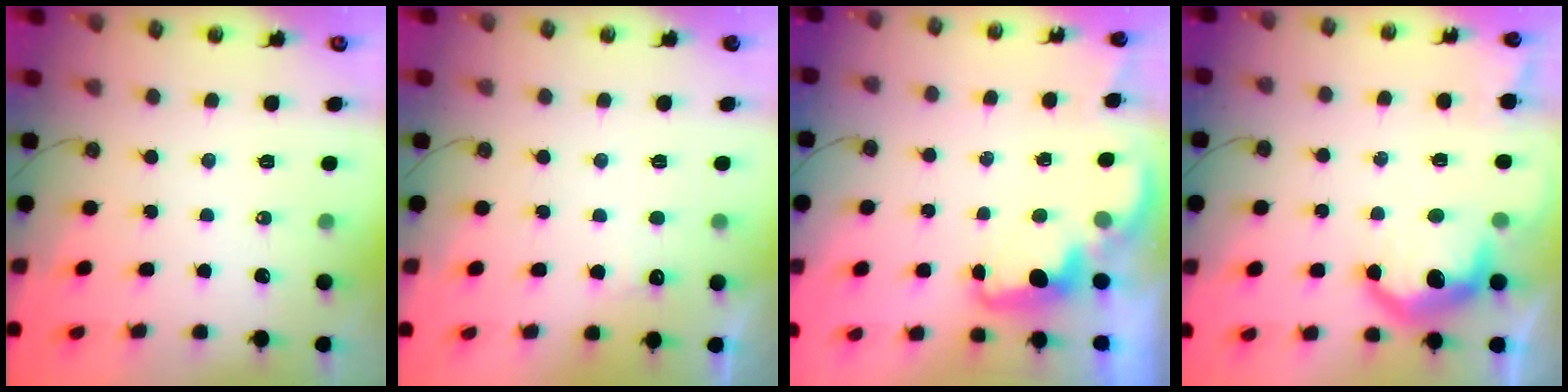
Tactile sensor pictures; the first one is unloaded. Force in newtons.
{"total": 5.1, "press": 5.0, "slide": 1.1}
{"total": 2.1, "press": 2.0, "slide": 0.6}
{"total": 13.1, "press": 13.1, "slide": 1.0}